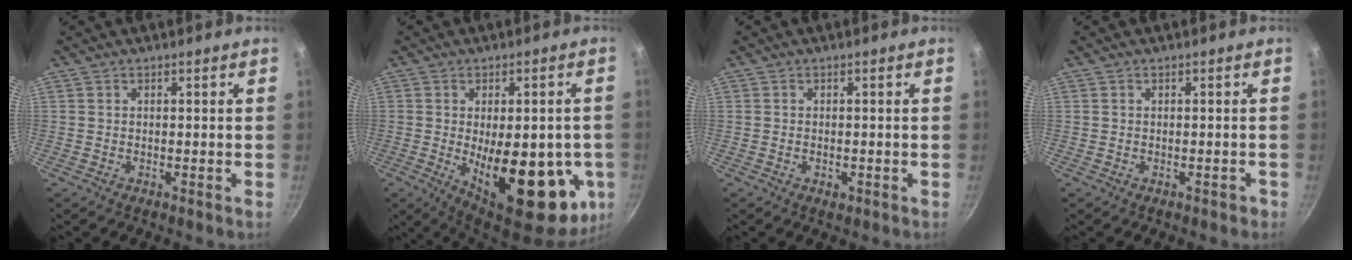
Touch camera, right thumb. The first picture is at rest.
{"total": 23.3, "force": [-4.6, 10.3, 20.4], "torque": [-0.242, -0.019, -0.044]}
{"total": 1.4, "force": [-0.6, 0.9, 0.9], "torque": [-0.013, -0.001, -0.009]}
{"total": 0.8, "force": [-0.5, 0.5, 0.4], "torque": [0.003, 0.013, 0.002]}